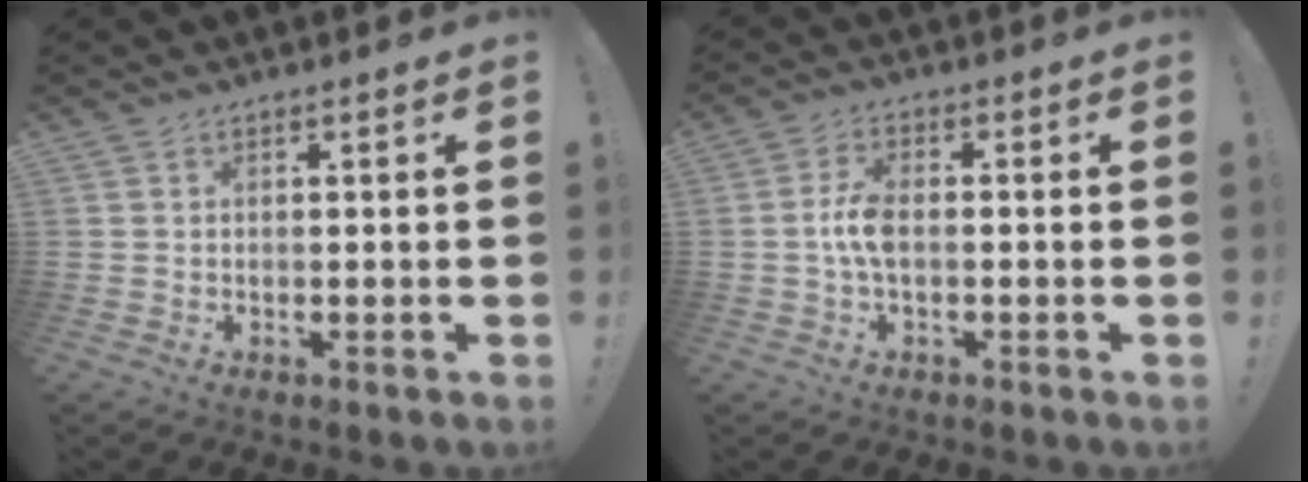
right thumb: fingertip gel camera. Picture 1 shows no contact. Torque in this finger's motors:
{"motor_torque": [0.45, 0.73, 0.07, -0.07, 0.00]}